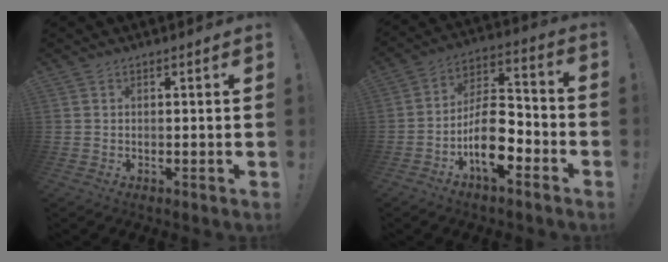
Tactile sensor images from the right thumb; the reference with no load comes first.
{"total": 15.3, "force": [-6.7, 7.8, 11.3], "torque": [-0.203, 0.038, -0.112]}